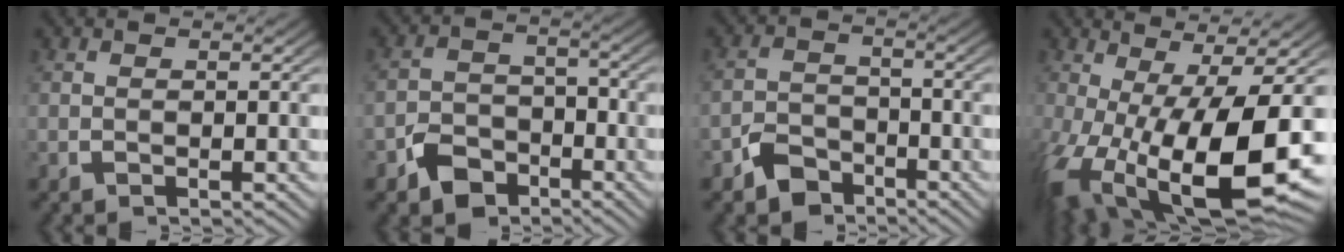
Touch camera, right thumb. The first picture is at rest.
{"total": 6.1, "force": [-3.7, 4.3, 2.3], "torque": [-0.023, -0.024, -0.057]}
{"total": 4.6, "force": [-3.3, 2.9, 1.2], "torque": [-0.007, -0.016, -0.057]}
{"total": 17.8, "force": [-4.4, 9.9, 14.1], "torque": [-0.279, -0.079, -0.016]}